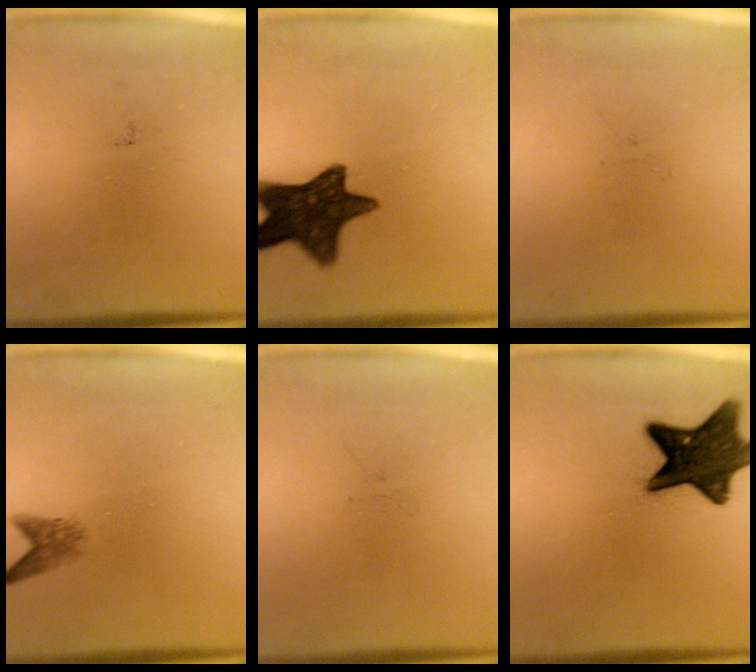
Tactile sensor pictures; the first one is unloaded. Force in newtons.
{"total": 13.1}
{"total": 0.0}
{"total": 2.0}
{"total": 0.0}
{"total": 14.2}